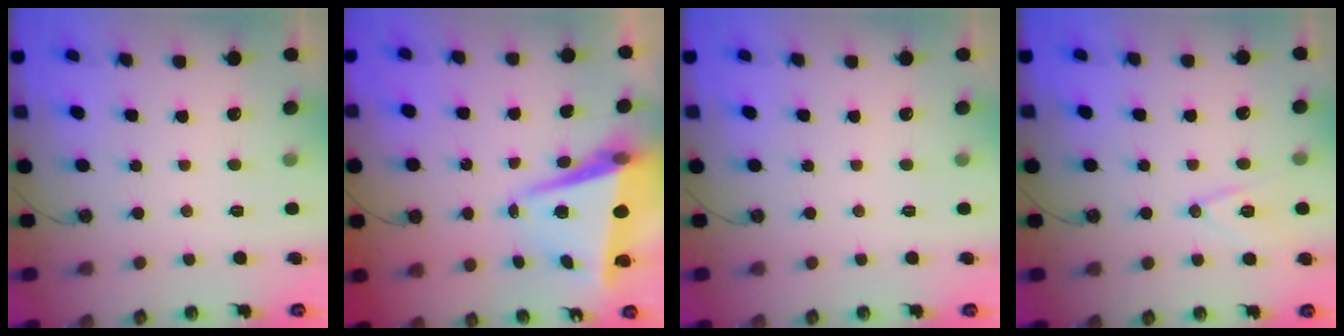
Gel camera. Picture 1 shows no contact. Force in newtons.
{"total": 8.7, "press": 8.3, "slide": 2.5}
{"total": 0.0}
{"total": 10.6, "press": 10.0, "slide": 3.3}